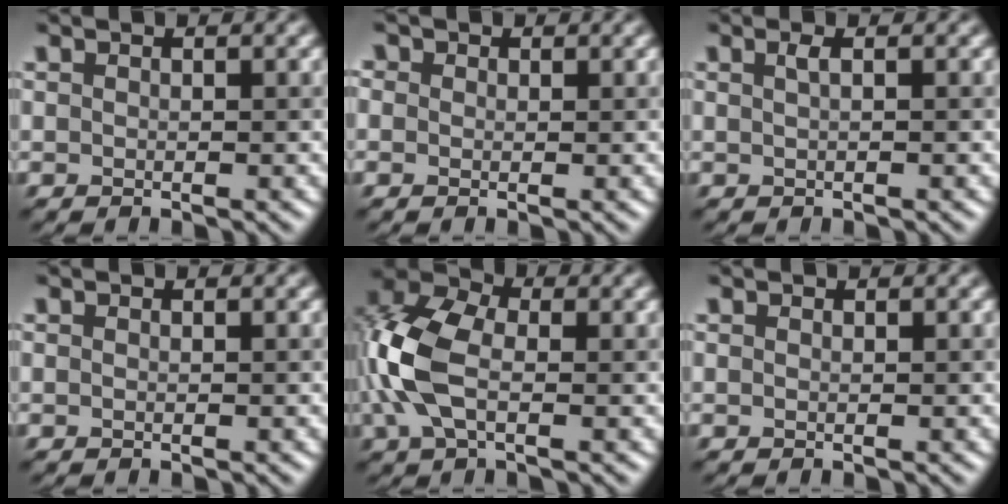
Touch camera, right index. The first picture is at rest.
{"total": 1.2, "force": [0.6, 1.0, 0.3], "torque": [-0.005, 0.006, -0.010]}
{"total": 1.2, "force": [0.3, 0.4, 1.0], "torque": [-0.014, 0.005, 0.004]}
{"total": 0.0}
{"total": 8.1, "force": [-0.5, 4.8, 6.5], "torque": [-0.158, 0.012, -0.024]}
{"total": 0.0}